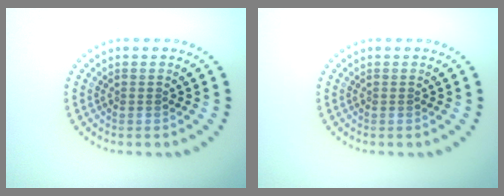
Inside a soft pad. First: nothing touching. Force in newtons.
{"total": 0.0}